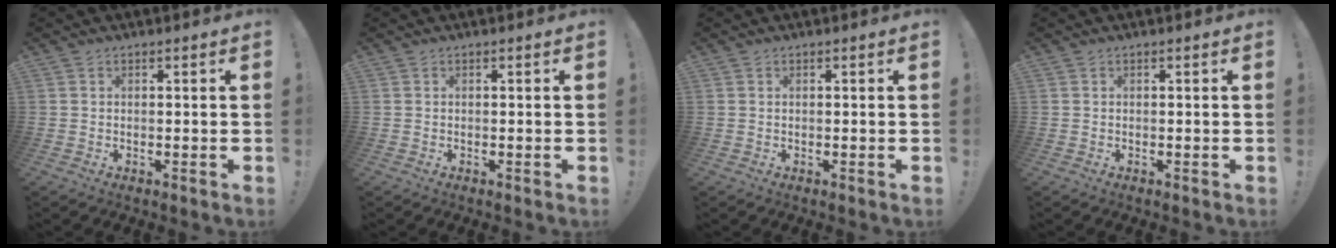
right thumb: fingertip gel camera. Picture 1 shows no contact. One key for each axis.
{"total": 0.0}
{"total": 0.0}
{"total": 0.0}